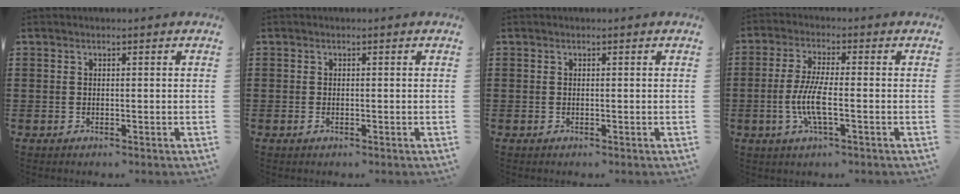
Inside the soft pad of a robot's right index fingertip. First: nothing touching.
{"total": 0.5, "force": [-0.3, 0.2, 0.4], "torque": [-0.009, -0.003, -0.004]}
{"total": 0.0}
{"total": 6.5, "force": [-1.7, 1.5, 6.1], "torque": [-0.141, -0.011, -0.039]}